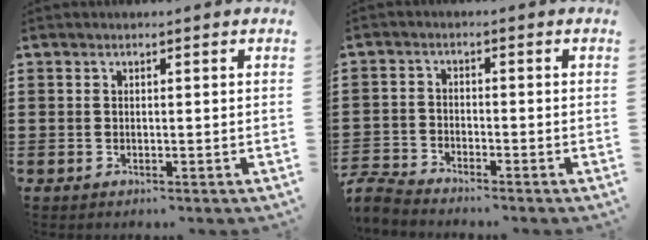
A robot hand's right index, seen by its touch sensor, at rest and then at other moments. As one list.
[{"total": 3.3, "force": [-3.3, 0.5, 0.3], "torque": [-0.023, -0.003, -0.074]}]